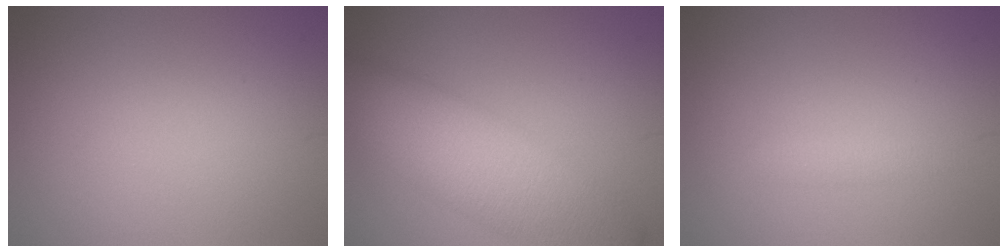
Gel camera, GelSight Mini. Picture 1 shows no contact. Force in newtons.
{"total": 9.3, "press": 9.3, "slide": 0.5}
{"total": 0.9, "press": 0.9, "slide": 0.1}